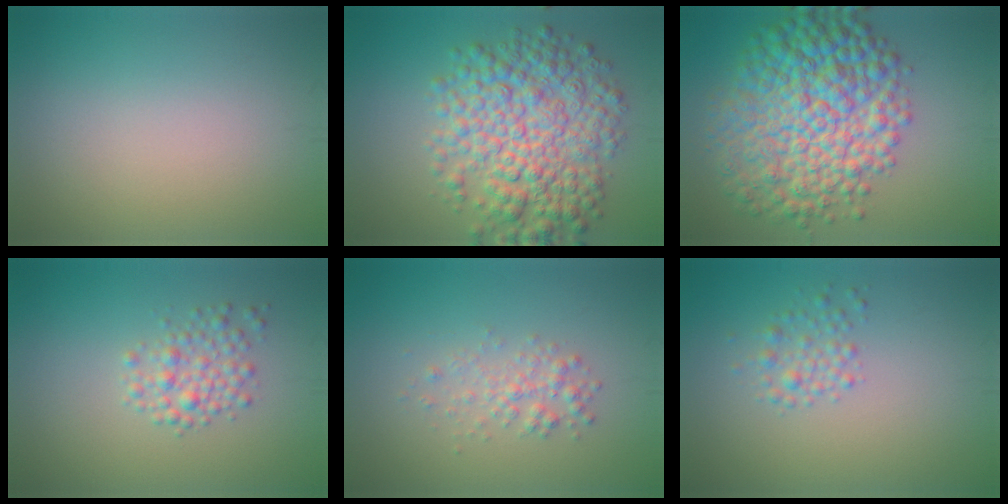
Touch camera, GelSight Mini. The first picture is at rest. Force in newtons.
{"total": 8.8, "press": 8.8, "slide": 0.1}
{"total": 11.2, "press": 11.2, "slide": 0.0}
{"total": 2.6, "press": 2.6, "slide": 0.1}
{"total": 1.9, "press": 1.9, "slide": 0.0}
{"total": 1.8, "press": 1.8, "slide": 0.1}